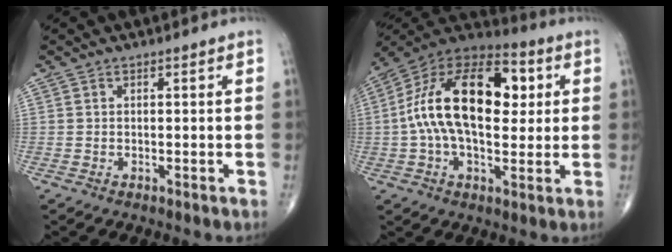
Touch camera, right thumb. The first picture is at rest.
{"total": 22.8, "force": [3.1, 12.6, 18.7], "torque": [-0.314, 0.024, 0.040]}